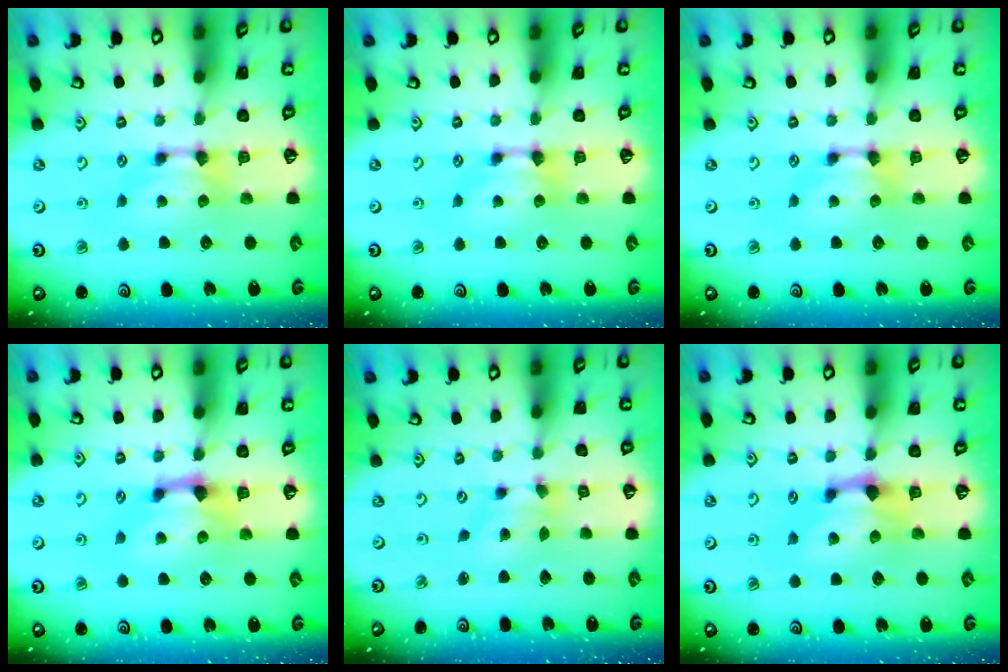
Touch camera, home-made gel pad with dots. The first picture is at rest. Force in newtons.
{"total": 0.0}
{"total": 0.0}
{"total": 1.7, "press": 1.1, "slide": 1.3}
{"total": 2.5, "press": 2.1, "slide": 1.5}
{"total": 1.4, "press": 0.9, "slide": 1.1}